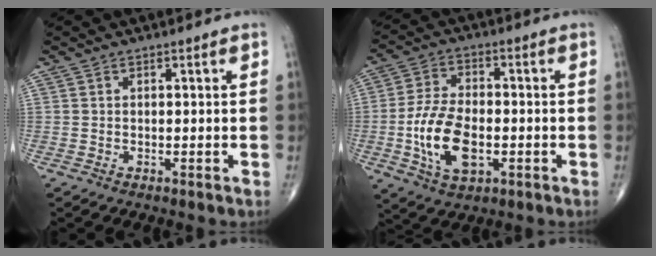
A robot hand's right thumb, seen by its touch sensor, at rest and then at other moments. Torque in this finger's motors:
{"motor_torque": [-0.05, 0.68, 0.68, 0.55, 0.33]}